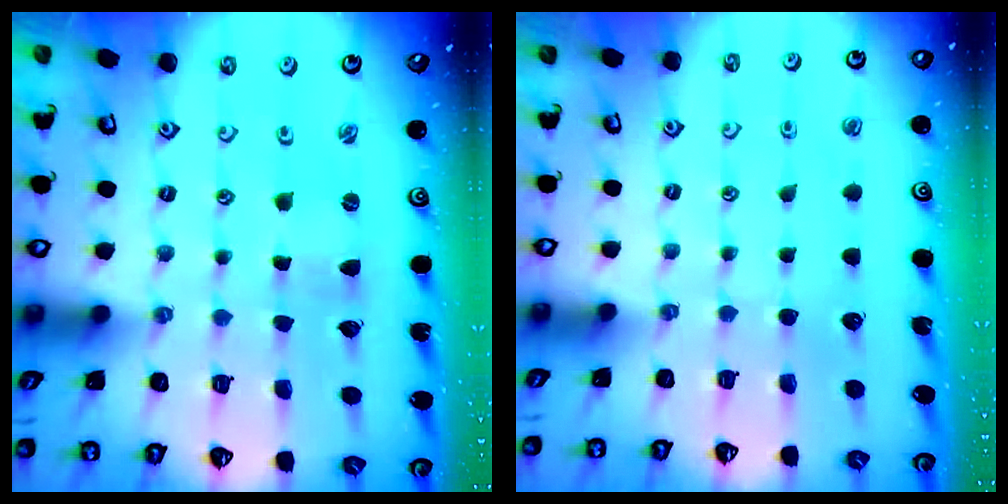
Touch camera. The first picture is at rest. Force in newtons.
{"total": 0.0}